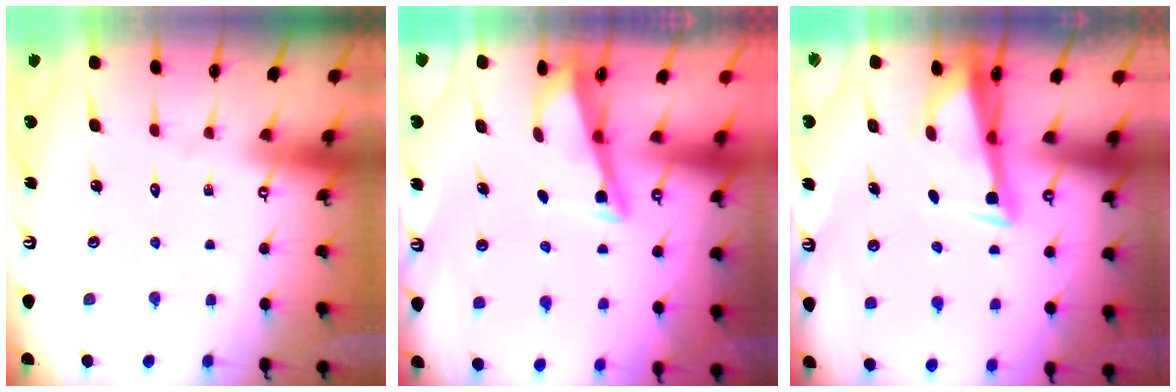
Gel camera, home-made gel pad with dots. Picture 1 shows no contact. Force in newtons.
{"total": 3.4, "press": 3.4, "slide": 0.4}
{"total": 3.4, "press": 3.3, "slide": 0.8}